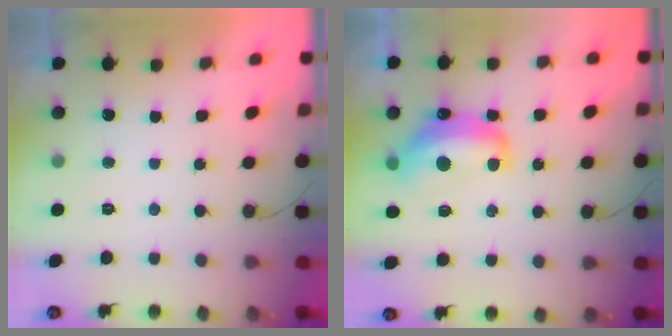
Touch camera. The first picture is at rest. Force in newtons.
{"total": 13.5, "press": 13.5, "slide": 0.8}